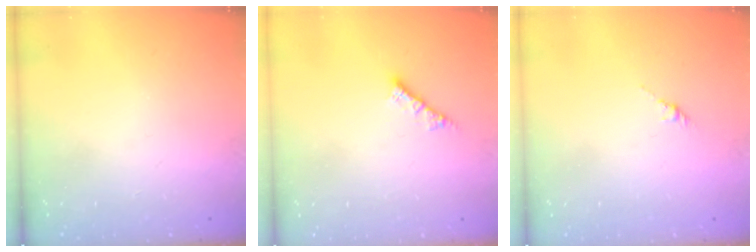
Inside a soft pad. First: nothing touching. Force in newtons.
{"total": 3.6, "press": 3.6, "slide": 0.1}
{"total": 3.3, "press": 3.2, "slide": 0.8}